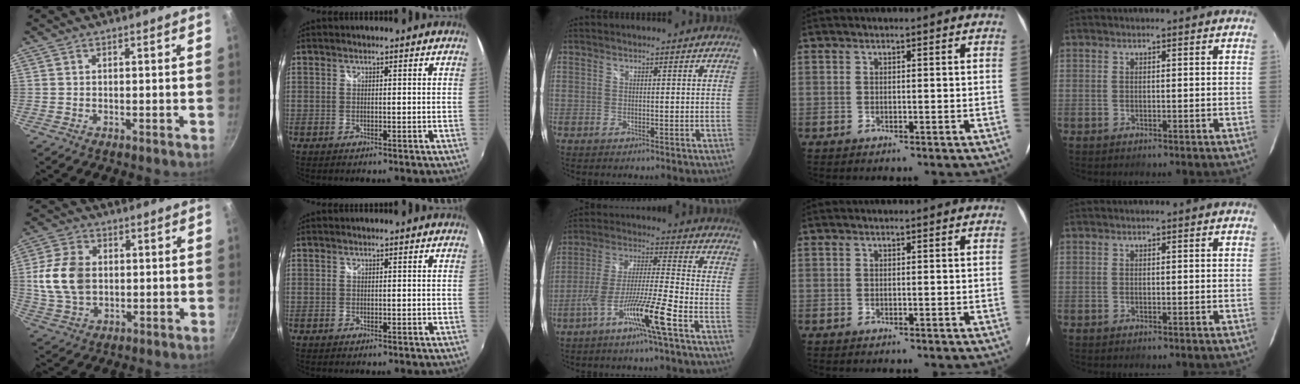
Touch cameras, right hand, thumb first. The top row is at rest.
{"thumb": {"total": 11.6, "force": [0.7, 8.4, 8.0], "torque": [-0.141, 0.004, 0.016]}, "middle": {"total": 11.5, "force": [-6.3, -0.5, 9.6], "torque": [-0.191, -0.003, -0.121]}}